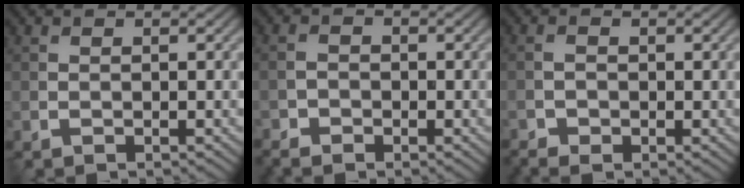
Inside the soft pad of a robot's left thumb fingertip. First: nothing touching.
{"total": 2.6, "force": [-2.0, 1.5, 0.8], "torque": [-0.022, 0.001, -0.043]}
{"total": 1.8, "force": [-1.0, 1.1, 0.9], "torque": [-0.024, -0.002, -0.021]}